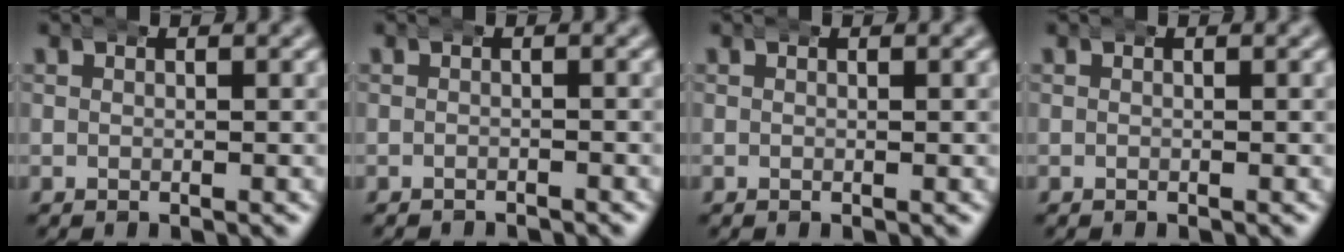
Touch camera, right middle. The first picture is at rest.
{"total": 1.2, "force": [-1.2, 0.0, -0.2], "torque": [0.001, -0.007, -0.016]}
{"total": 0.0}
{"total": 0.0}